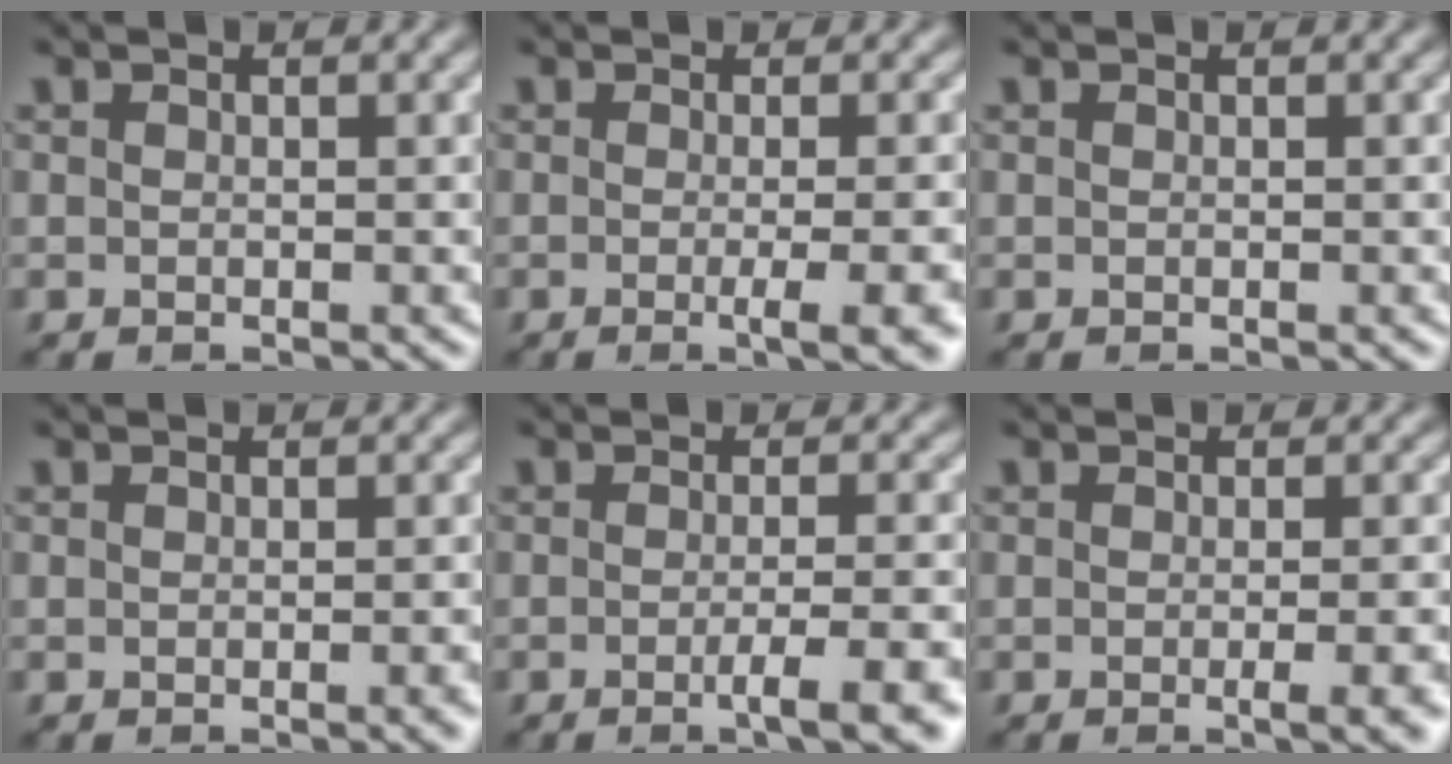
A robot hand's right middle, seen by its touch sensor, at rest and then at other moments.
{"total": 4.9, "force": [-1.0, 1.5, 4.5], "torque": [-0.048, -0.007, -0.012]}
{"total": 0.0}
{"total": 1.7, "force": [-0.5, 0.5, 1.6], "torque": [-0.013, -0.003, -0.006]}
{"total": 4.3, "force": [-1.5, 0.9, 3.9], "torque": [-0.050, -0.002, -0.026]}
{"total": 4.0, "force": [-0.9, 1.3, 3.7], "torque": [-0.033, -0.005, -0.011]}